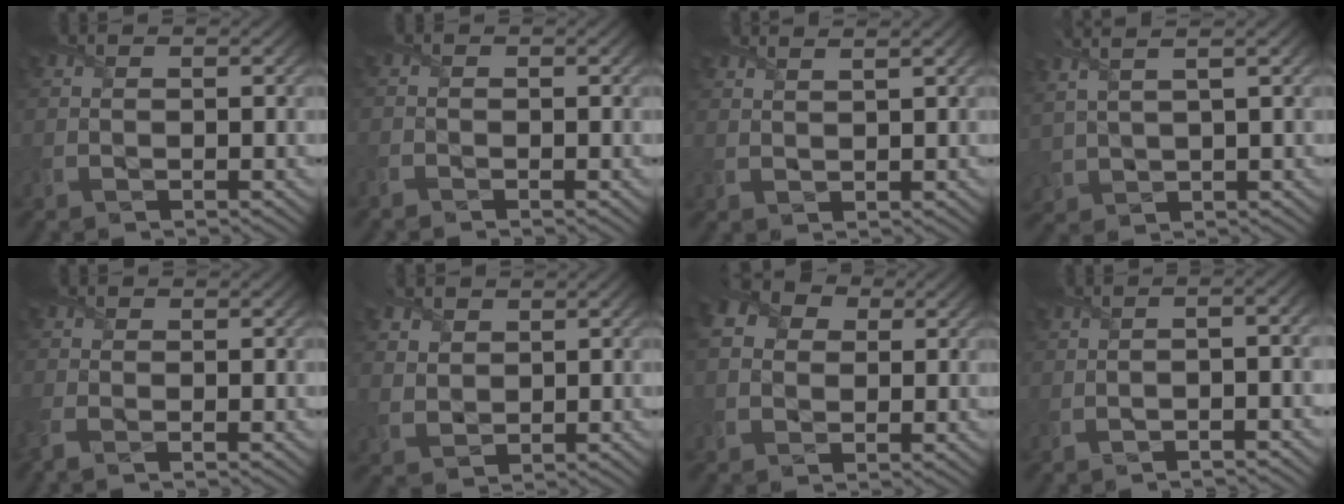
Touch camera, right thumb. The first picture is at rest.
{"total": 1.3, "force": [-1.2, 0.4, 0.4], "torque": [-0.016, -0.004, -0.028]}
{"total": 1.5, "force": [1.4, -0.4, 0.5], "torque": [-0.013, 0.000, 0.030]}
{"total": 5.2, "force": [3.2, 0.9, 4.0], "torque": [-0.104, 0.021, 0.065]}
{"total": 2.4, "force": [-1.1, 1.1, 1.8], "torque": [-0.055, -0.003, -0.030]}
{"total": 3.0, "force": [1.8, 2.1, 1.0], "torque": [-0.044, -0.002, 0.034]}
{"total": 5.9, "force": [1.6, 4.6, 3.3], "torque": [-0.101, 0.005, 0.027]}
{"total": 4.2, "force": [-0.9, 0.7, 4.0], "torque": [-0.047, 0.005, -0.022]}